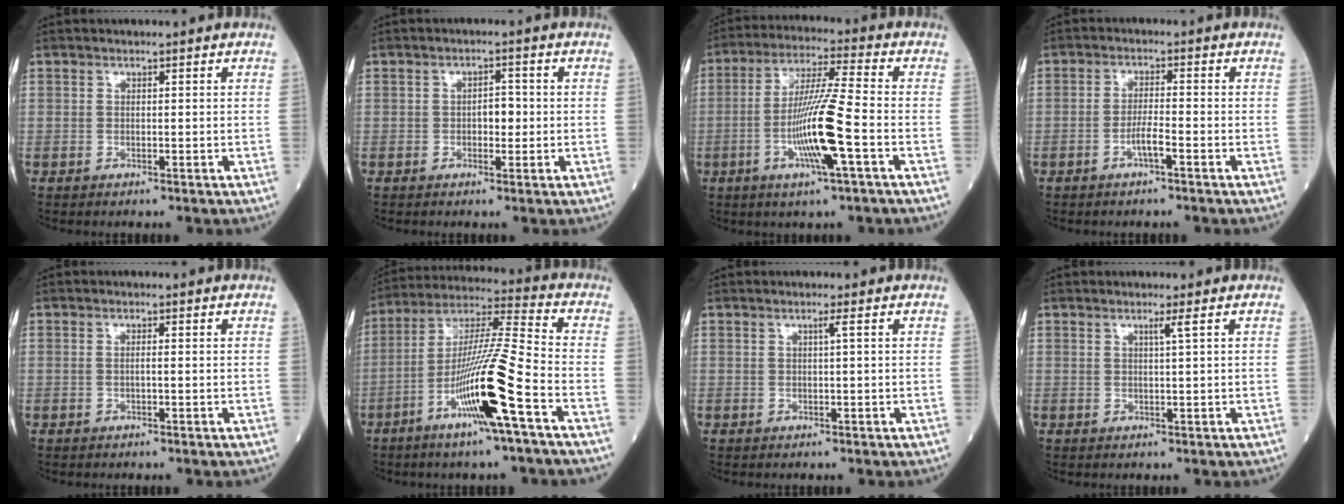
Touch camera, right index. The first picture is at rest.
{"total": 2.7, "force": [-0.3, 1.3, 2.3], "torque": [-0.031, 0.004, -0.004]}
{"total": 12.1, "force": [-3.5, -0.3, 11.6], "torque": [-0.224, -0.008, -0.071]}
{"total": 3.2, "force": [-1.6, 0.1, 2.8], "torque": [-0.054, -0.001, -0.032]}
{"total": 0.9, "force": [-0.1, 0.0, 0.9], "torque": [-0.019, 0.000, -0.002]}
{"total": 15.8, "force": [-6.5, -0.7, 14.4], "torque": [-0.279, -0.009, -0.123]}
{"total": 0.7, "force": [0.2, -0.3, 0.7], "torque": [-0.013, -0.002, 0.006]}
{"total": 1.1, "force": [0.5, -0.5, 0.9], "torque": [-0.024, -0.007, 0.013]}